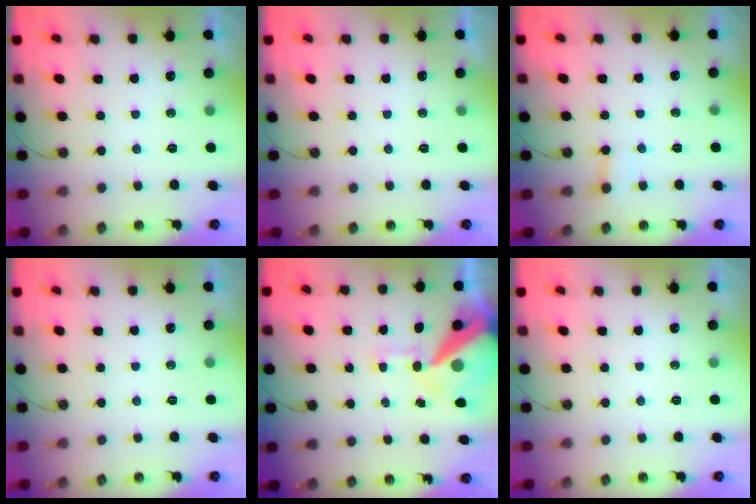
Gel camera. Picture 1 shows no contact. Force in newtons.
{"total": 0.0}
{"total": 3.0, "press": 3.0, "slide": 0.2}
{"total": 0.0}
{"total": 18.4, "press": 18.3, "slide": 2.3}
{"total": 0.0}